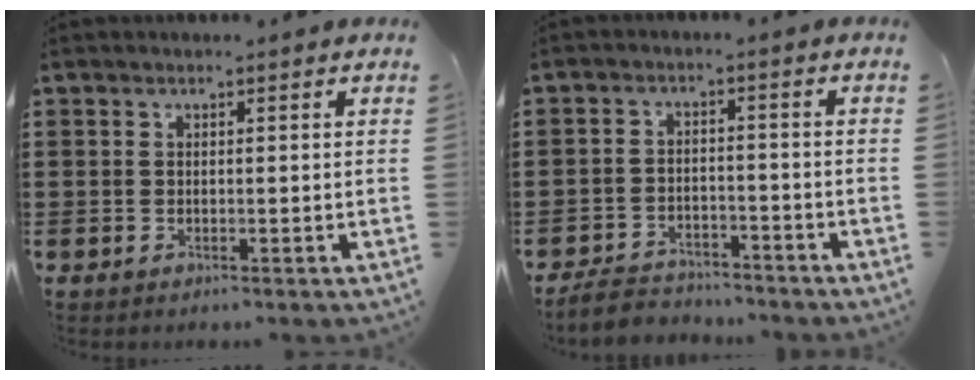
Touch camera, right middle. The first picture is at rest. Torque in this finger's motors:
{"motor_torque": [0.97, -0.21, 0.00, -0.01]}